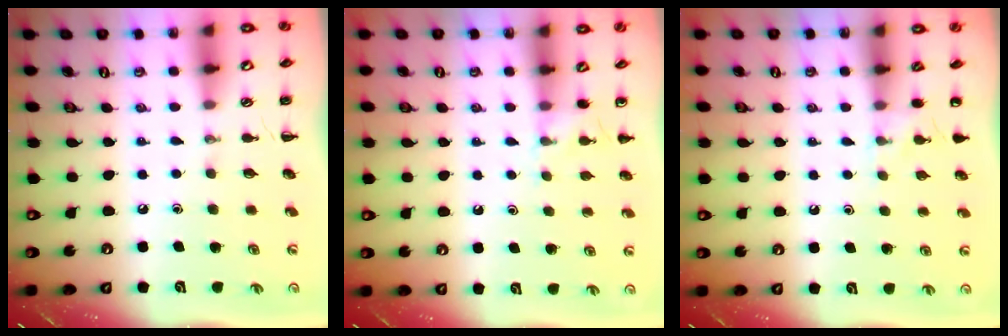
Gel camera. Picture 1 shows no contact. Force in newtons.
{"total": 5.5, "press": 5.1, "slide": 2.0}
{"total": 3.7, "press": 3.6, "slide": 1.1}